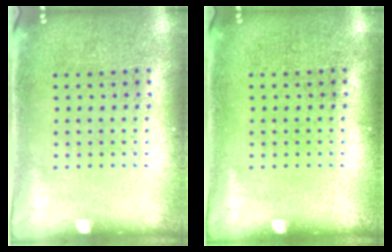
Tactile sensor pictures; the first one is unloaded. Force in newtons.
{"total": 0.0}